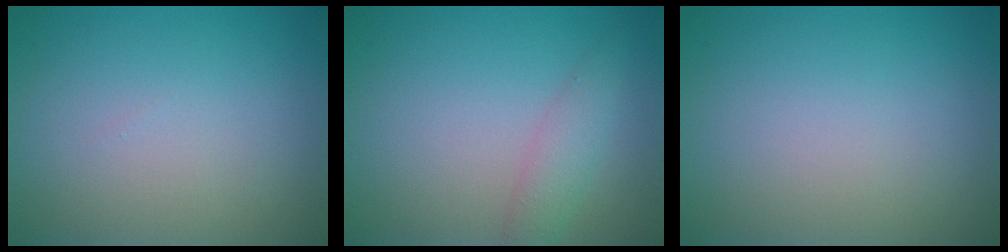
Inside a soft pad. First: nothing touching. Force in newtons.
{"total": 2.2, "press": 2.2, "slide": 0.1}
{"total": 0.0}